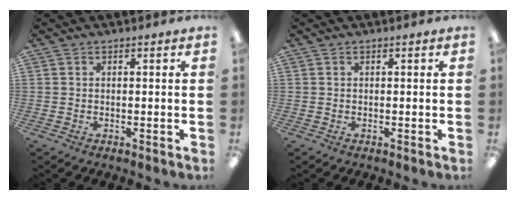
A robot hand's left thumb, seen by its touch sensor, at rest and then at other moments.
{"total": 0.0}